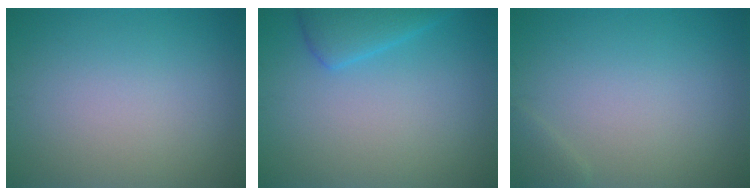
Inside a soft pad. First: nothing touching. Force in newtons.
{"total": 3.0, "press": 3.0, "slide": 0.3}
{"total": 0.8, "press": 0.8, "slide": 0.1}